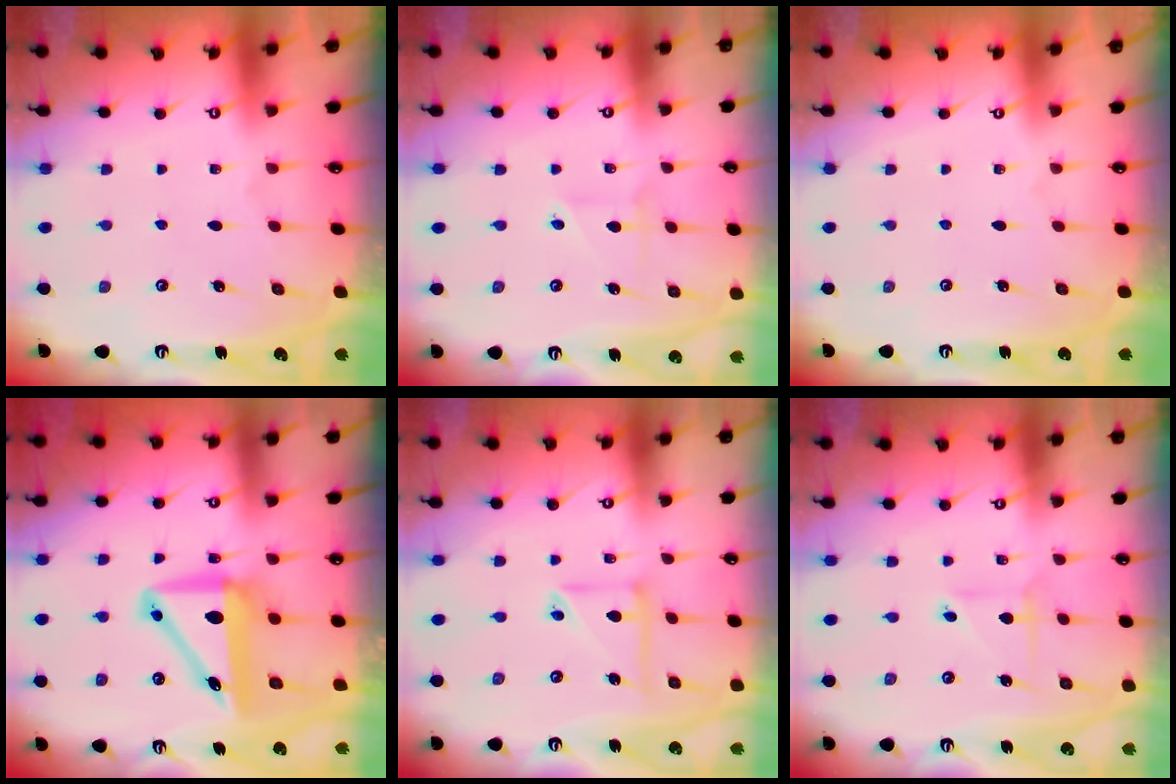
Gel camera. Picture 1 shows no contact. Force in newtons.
{"total": 2.6, "press": 2.6, "slide": 0.3}
{"total": 0.8, "press": 0.7, "slide": 0.4}
{"total": 10.3, "press": 10.1, "slide": 2.1}
{"total": 8.0, "press": 8.0, "slide": 0.4}
{"total": 3.5, "press": 3.5, "slide": 0.2}